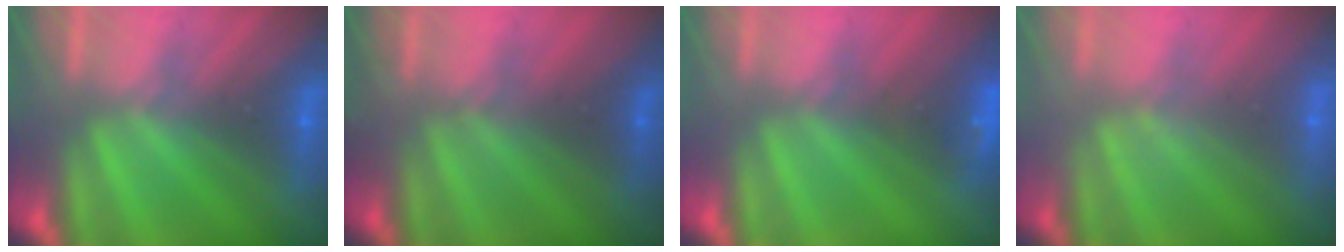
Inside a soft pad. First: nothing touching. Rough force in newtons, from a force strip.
{"total": 4.7}
{"total": 4.6}
{"total": 1.9}